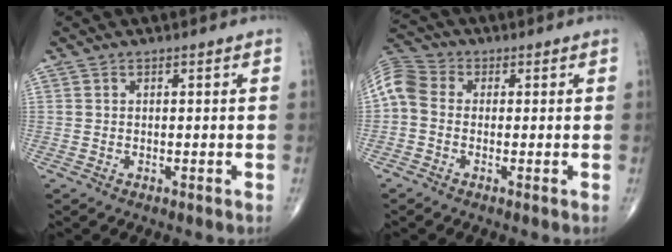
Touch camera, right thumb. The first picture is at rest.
{"total": 6.9, "force": [-0.2, 5.4, 4.3], "torque": [-0.086, 0.019, -0.020]}